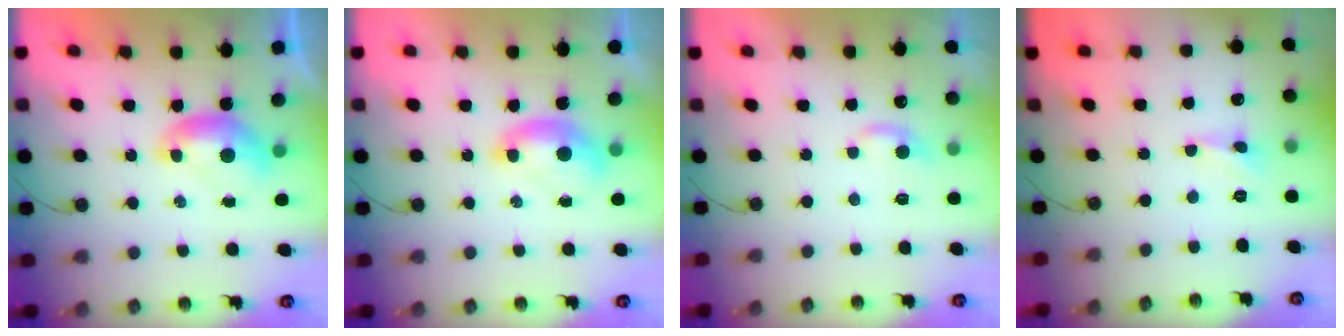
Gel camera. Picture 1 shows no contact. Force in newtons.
{"total": 1.5, "press": 1.4, "slide": 0.5}
{"total": 1.3, "press": 1.1, "slide": 0.7}
{"total": 1.2, "press": 1.1, "slide": 0.5}